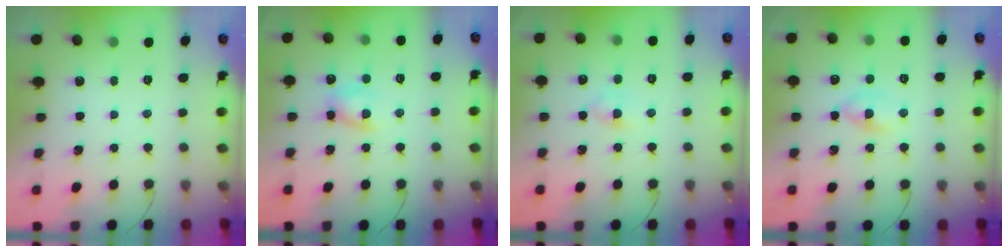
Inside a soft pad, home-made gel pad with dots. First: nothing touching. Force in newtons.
{"total": 6.8, "press": 6.6, "slide": 1.8}
{"total": 3.7, "press": 3.5, "slide": 1.3}
{"total": 2.6, "press": 2.3, "slide": 1.3}